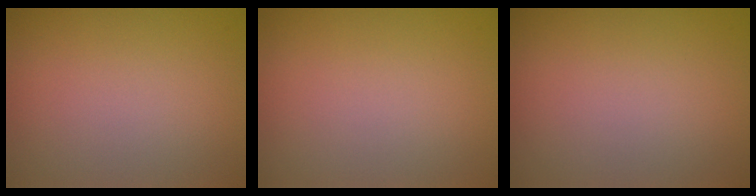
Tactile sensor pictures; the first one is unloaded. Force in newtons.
{"total": 0.0}
{"total": 0.0}